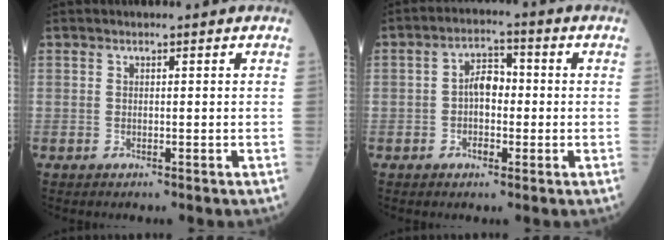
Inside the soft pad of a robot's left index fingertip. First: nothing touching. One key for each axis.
{"total": 4.8, "fx": -0.5, "fy": 2.9, "fz": 3.8, "tx": -0.069, "ty": 0.019, "tz": -0.011}